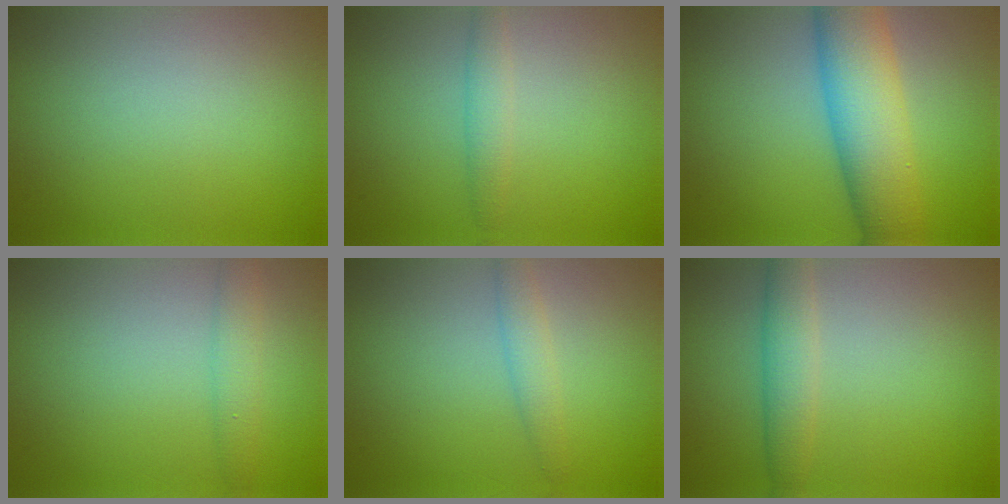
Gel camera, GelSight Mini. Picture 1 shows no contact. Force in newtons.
{"total": 1.8, "press": 1.8, "slide": 0.1}
{"total": 8.7, "press": 8.7, "slide": 0.3}
{"total": 2.2, "press": 2.2, "slide": 0.1}
{"total": 1.8, "press": 1.8, "slide": 0.1}
{"total": 3.0, "press": 3.0, "slide": 0.0}